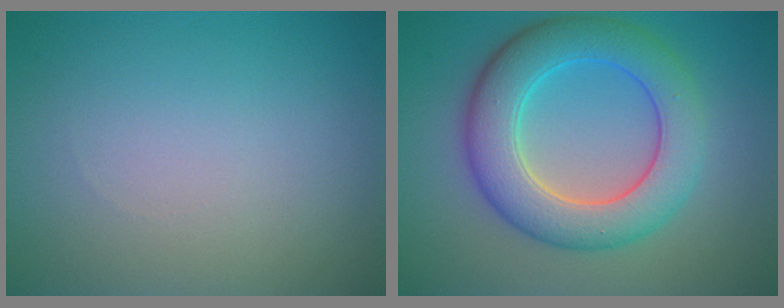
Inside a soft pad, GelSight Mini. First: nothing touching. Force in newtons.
{"total": 7.6, "press": 7.6, "slide": 0.1}